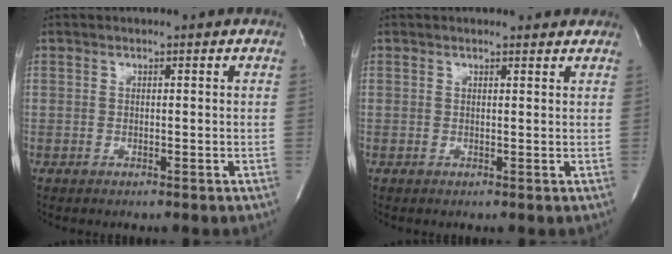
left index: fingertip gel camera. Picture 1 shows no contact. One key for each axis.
{"total": 2.8, "fx": 2.7, "fy": 0.7, "fz": 0.5, "tx": -0.014, "ty": 0.005, "tz": 0.023}